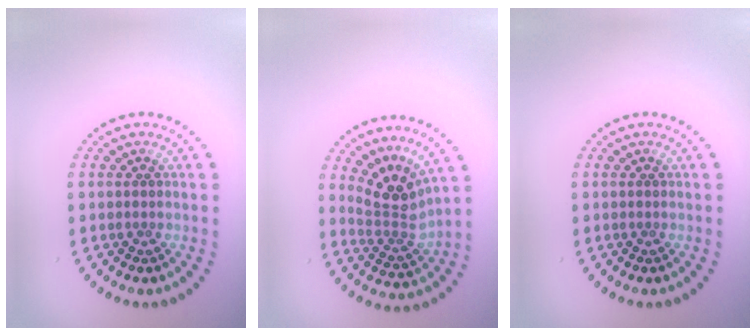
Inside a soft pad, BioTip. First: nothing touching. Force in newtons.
{"total": 3.8, "press": 2.6, "slide": 2.8}
{"total": 0.0}